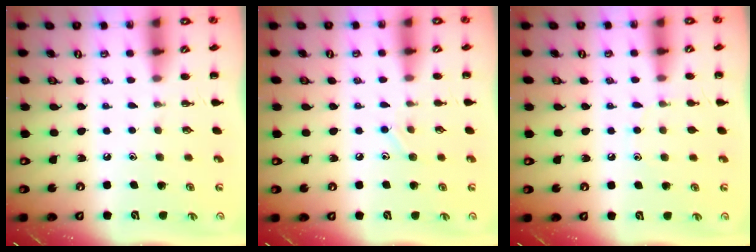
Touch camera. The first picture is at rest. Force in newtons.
{"total": 7.0, "press": 6.7, "slide": 2.0}
{"total": 6.6, "press": 6.4, "slide": 1.8}